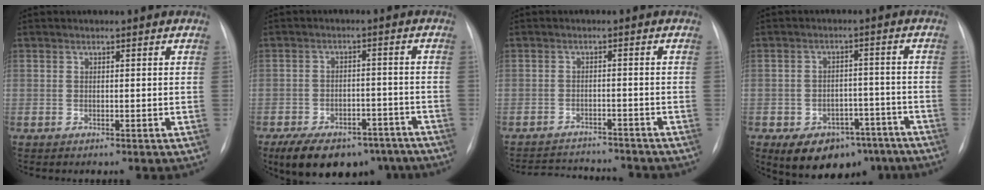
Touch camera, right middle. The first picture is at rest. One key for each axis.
{"total": 14.7, "fx": -10.7, "fy": 7.6, "fz": 6.6, "tx": -0.109, "ty": 0.014, "tz": -0.151}
{"total": 9.1, "fx": -8.9, "fy": 1.2, "fz": 1.7, "tx": -0.028, "ty": 0.004, "tz": -0.125}
{"total": 11.9, "fx": -7.8, "fy": 7.3, "fz": 5.3, "tx": -0.063, "ty": 0.025, "tz": -0.106}